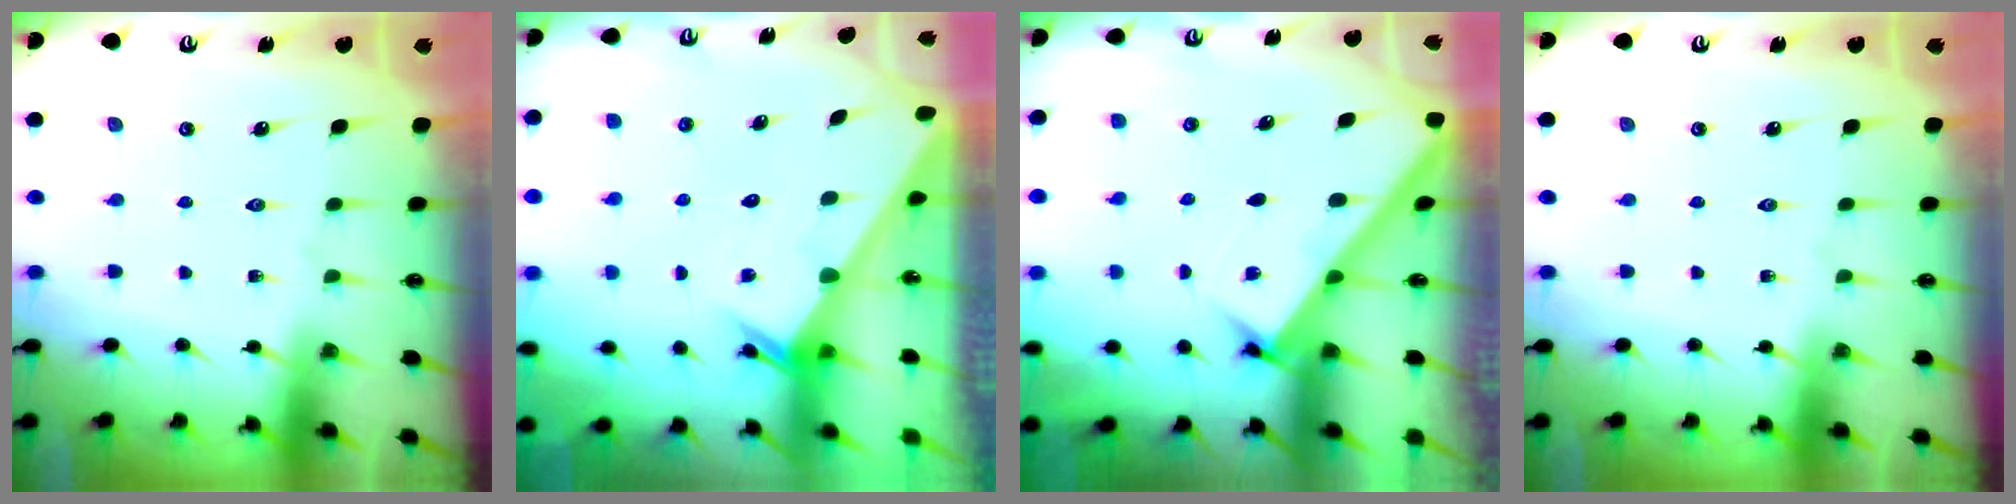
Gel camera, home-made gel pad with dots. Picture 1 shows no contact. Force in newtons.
{"total": 1.9, "press": 1.9, "slide": 0.1}
{"total": 2.4, "press": 2.4, "slide": 0.3}
{"total": 0.0}